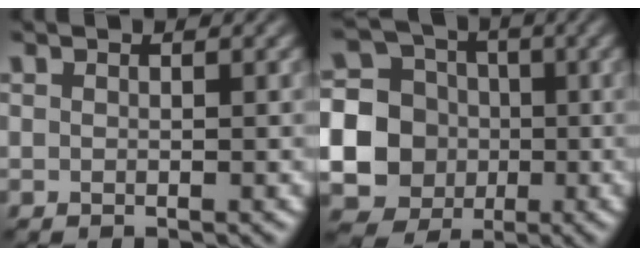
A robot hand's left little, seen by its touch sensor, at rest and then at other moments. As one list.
[{"total": 18.2, "force": [-2.5, 17.6, 4.0], "torque": [-0.128, -0.012, -0.078]}]